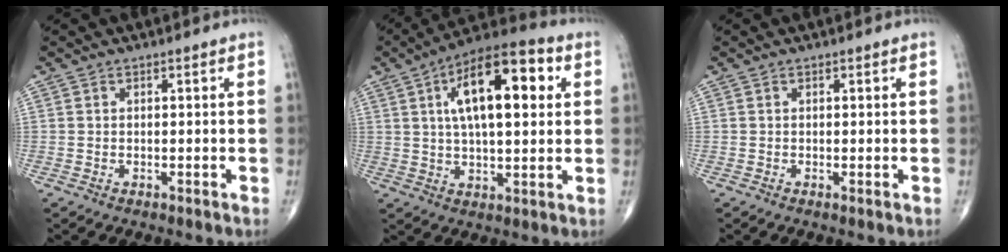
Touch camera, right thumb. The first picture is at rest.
{"total": 17.7, "force": [4.8, 7.5, 15.3], "torque": [-0.225, 0.013, 0.069]}
{"total": 0.0}